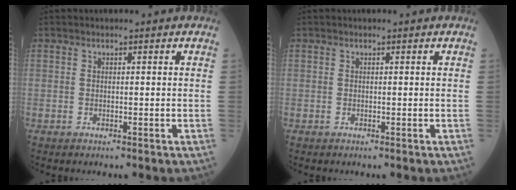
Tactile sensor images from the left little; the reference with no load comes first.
{"total": 0.0}